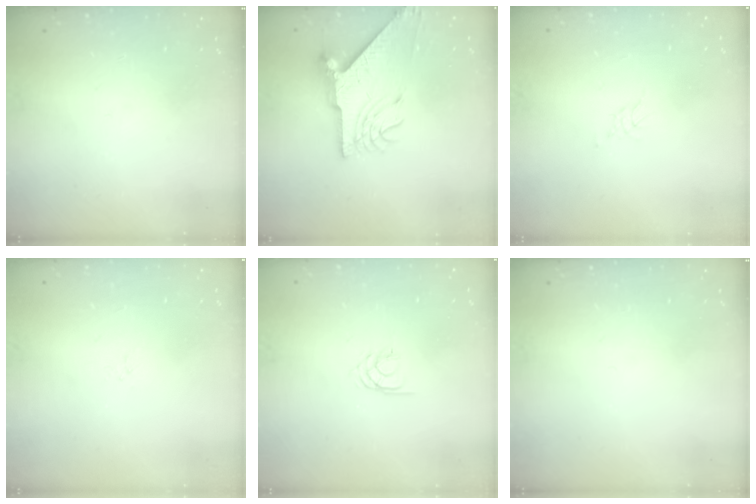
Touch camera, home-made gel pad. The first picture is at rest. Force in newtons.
{"total": 10.4, "press": 10.3, "slide": 1.3}
{"total": 1.4, "press": 1.4, "slide": 0.2}
{"total": 1.7, "press": 1.6, "slide": 0.2}
{"total": 2.1, "press": 2.0, "slide": 0.3}
{"total": 0.0}